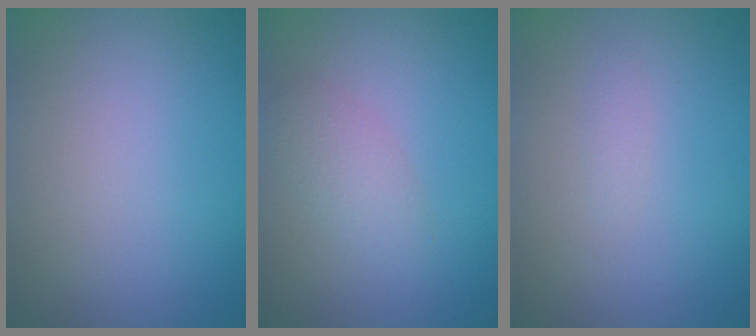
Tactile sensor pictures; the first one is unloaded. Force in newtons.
{"total": 2.1, "press": 2.1, "slide": 0.1}
{"total": 0.6, "press": 0.6, "slide": 0.1}